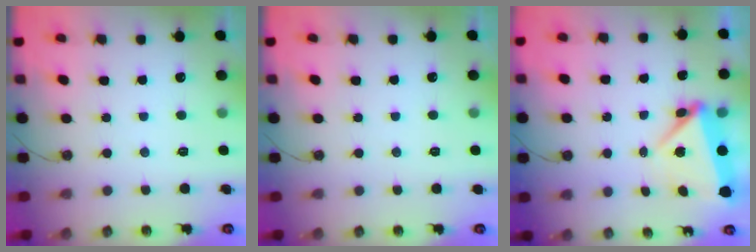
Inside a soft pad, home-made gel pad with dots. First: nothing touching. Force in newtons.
{"total": 2.1, "press": 1.5, "slide": 1.5}
{"total": 6.5, "press": 6.3, "slide": 1.5}